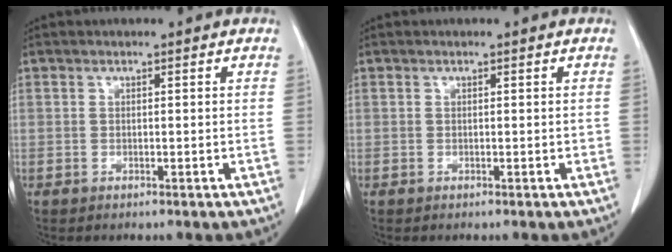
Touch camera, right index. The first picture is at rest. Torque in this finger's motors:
{"motor_torque": [0.03, 0.00, 0.00, 0.01]}